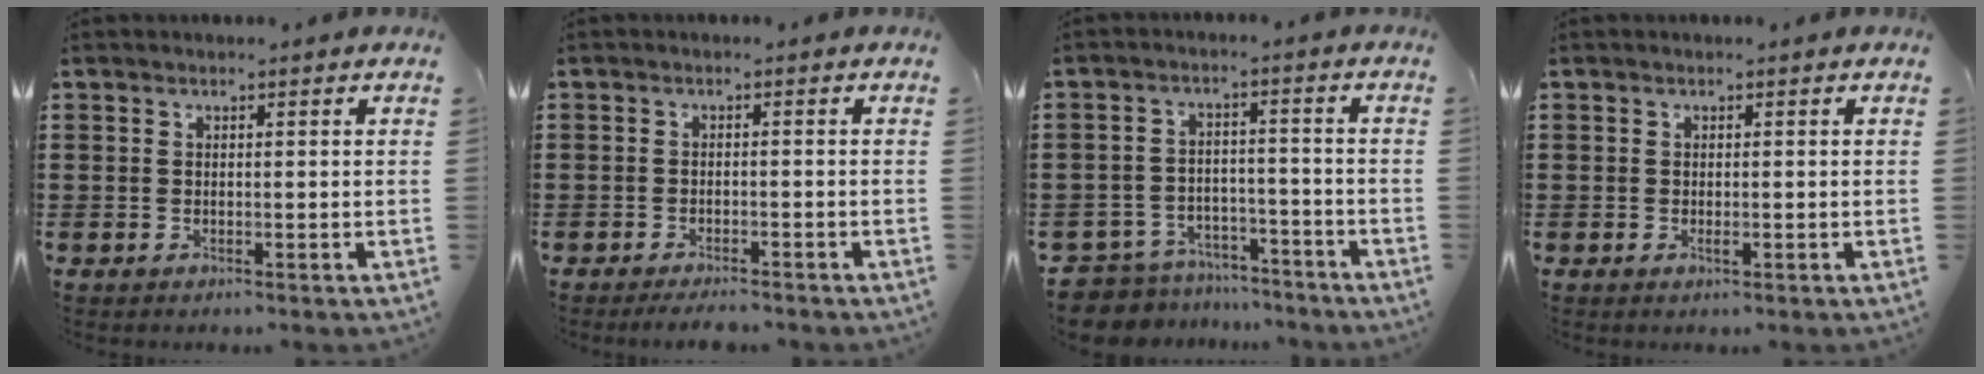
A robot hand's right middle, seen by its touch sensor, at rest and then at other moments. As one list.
[{"total": 1.9, "force": [-1.7, 0.0, 0.6], "torque": [-0.014, -0.002, -0.032]}, {"total": 6.1, "force": [-6.0, 1.1, 0.3], "torque": [-0.027, 0.006, -0.127]}, {"total": 0.7, "force": [-0.3, 0.2, 0.6], "torque": [-0.011, -0.005, -0.004]}]